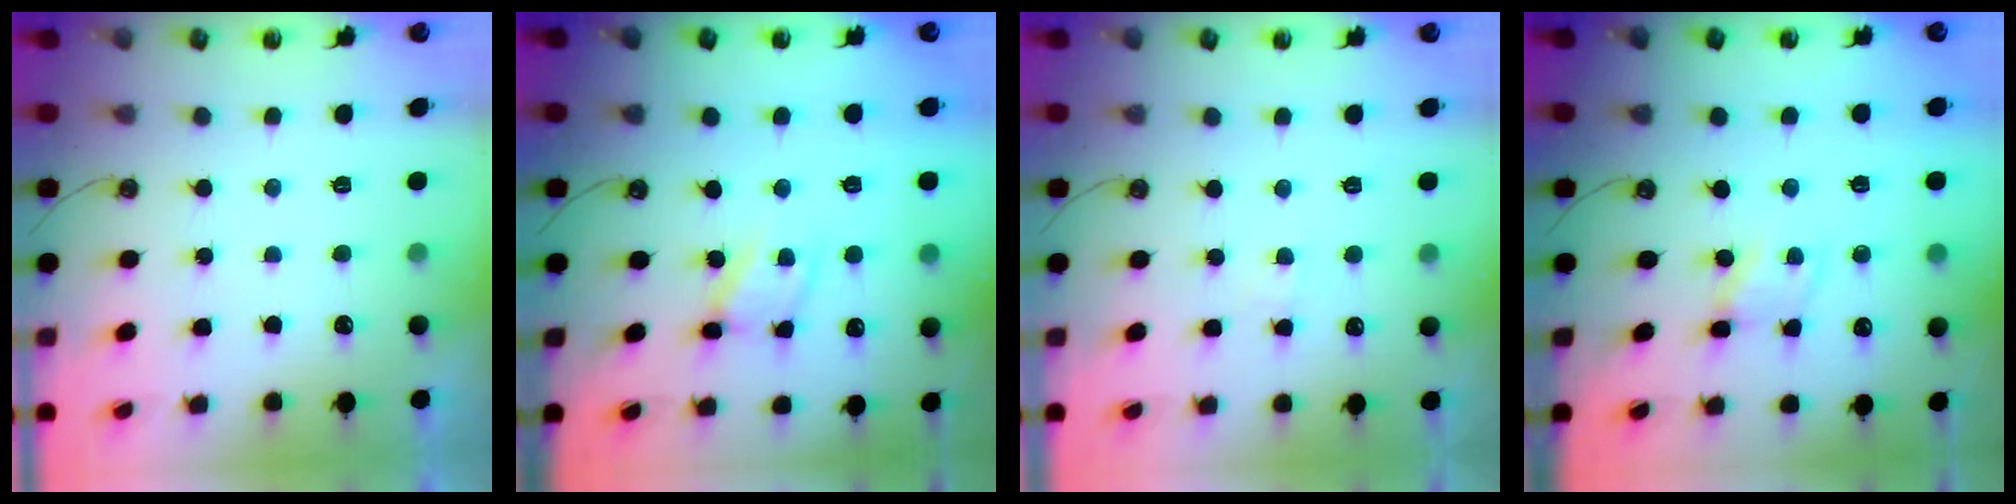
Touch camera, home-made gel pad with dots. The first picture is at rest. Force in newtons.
{"total": 8.3, "press": 8.3, "slide": 0.5}
{"total": 3.3, "press": 3.3, "slide": 0.5}
{"total": 1.2, "press": 1.2, "slide": 0.2}